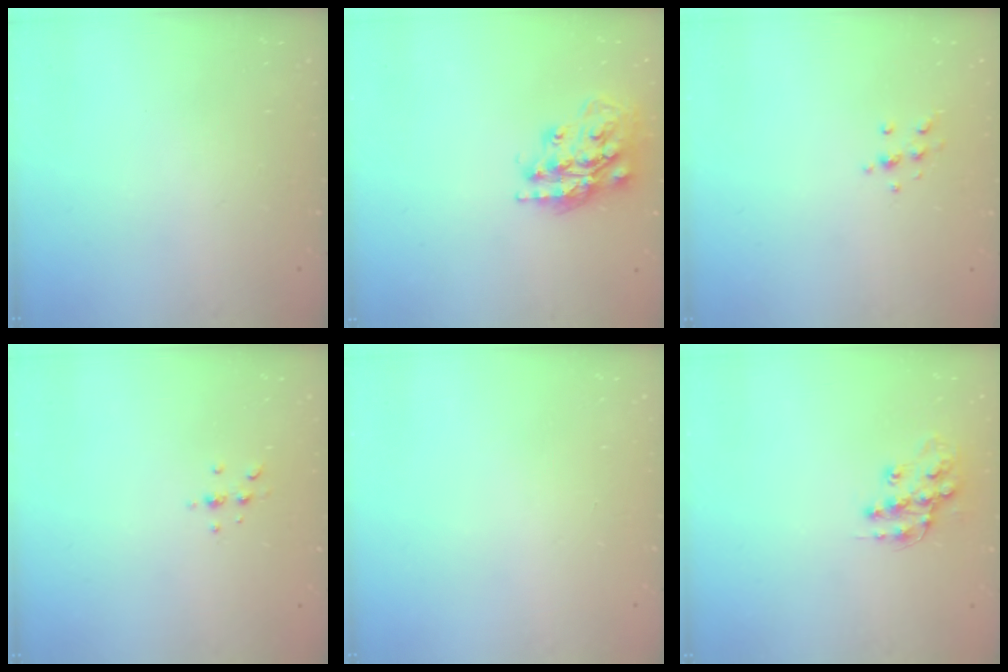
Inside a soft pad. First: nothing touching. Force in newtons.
{"total": 16.6, "press": 16.5, "slide": 1.1}
{"total": 6.2, "press": 6.2, "slide": 0.8}
{"total": 3.7, "press": 3.3, "slide": 1.6}
{"total": 0.0}
{"total": 12.8, "press": 12.8, "slide": 0.9}